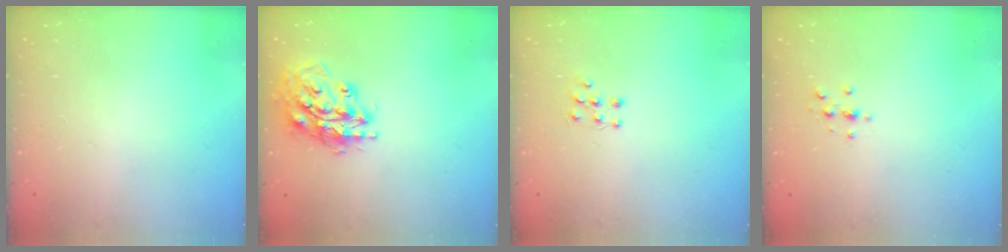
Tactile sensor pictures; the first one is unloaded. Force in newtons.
{"total": 17.9, "press": 17.8, "slide": 2.5}
{"total": 5.8, "press": 5.8, "slide": 1.0}
{"total": 2.1, "press": 2.1, "slide": 0.2}